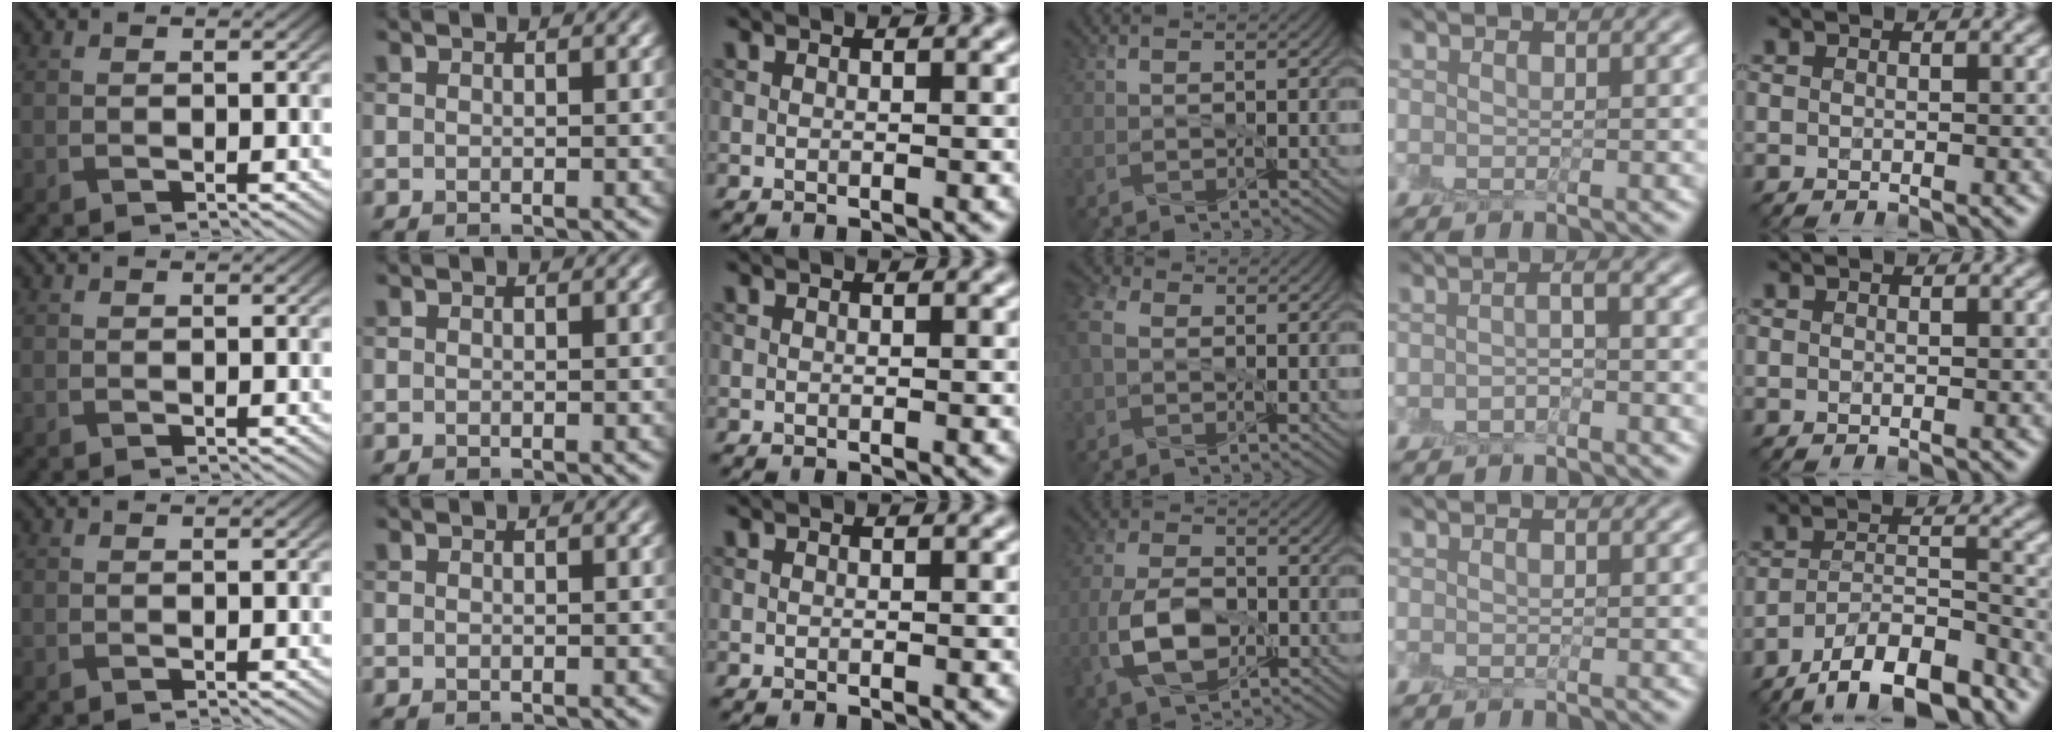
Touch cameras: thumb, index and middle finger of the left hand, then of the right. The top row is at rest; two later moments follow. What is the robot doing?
{"motion": "peel", "object": "sticky note"}